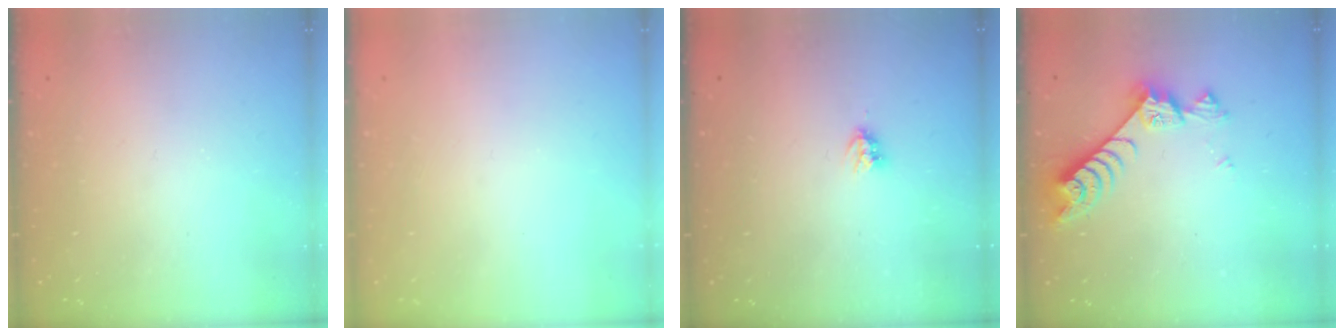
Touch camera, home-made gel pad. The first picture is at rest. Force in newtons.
{"total": 0.0}
{"total": 3.6, "press": 3.6, "slide": 0.1}
{"total": 7.6, "press": 7.5, "slide": 1.0}